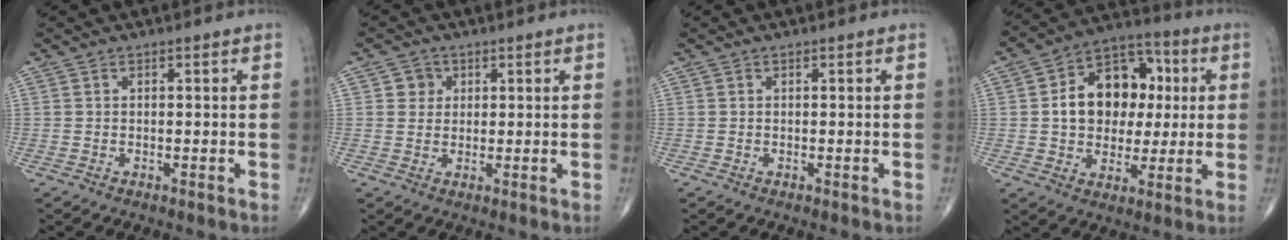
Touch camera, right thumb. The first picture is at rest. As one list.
[{"total": 2.8, "force": [0.8, 2.6, 0.5], "torque": [0.009, 0.000, 0.006]}, {"total": 0.0}, {"total": 16.1, "force": [2.0, 12.0, 10.6], "torque": [-0.116, 0.023, 0.027]}]